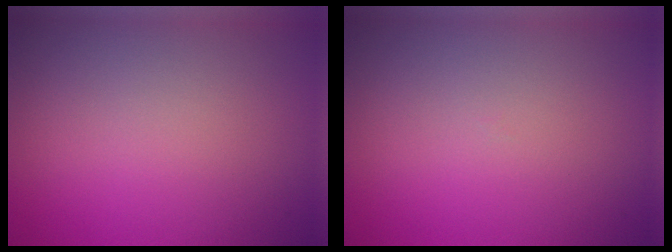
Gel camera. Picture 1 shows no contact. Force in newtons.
{"total": 0.0}